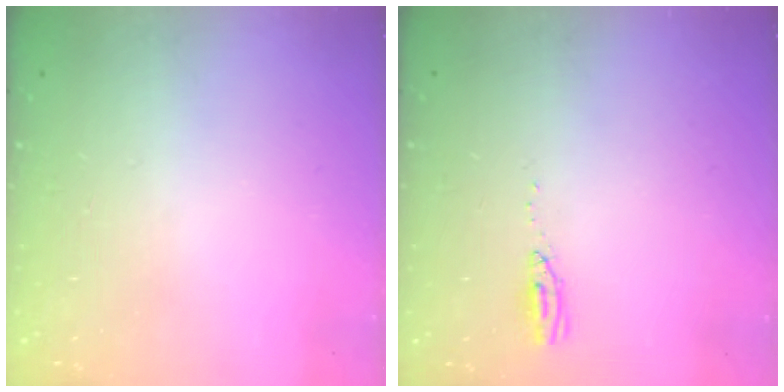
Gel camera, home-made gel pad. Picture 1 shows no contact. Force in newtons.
{"total": 3.7, "press": 3.4, "slide": 1.4}